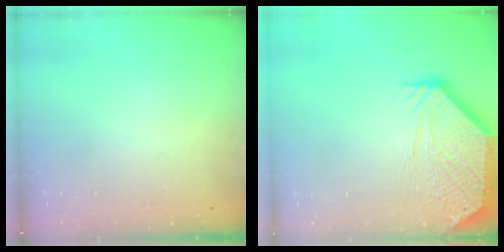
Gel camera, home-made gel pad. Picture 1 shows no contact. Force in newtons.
{"total": 6.8, "press": 6.7, "slide": 0.9}